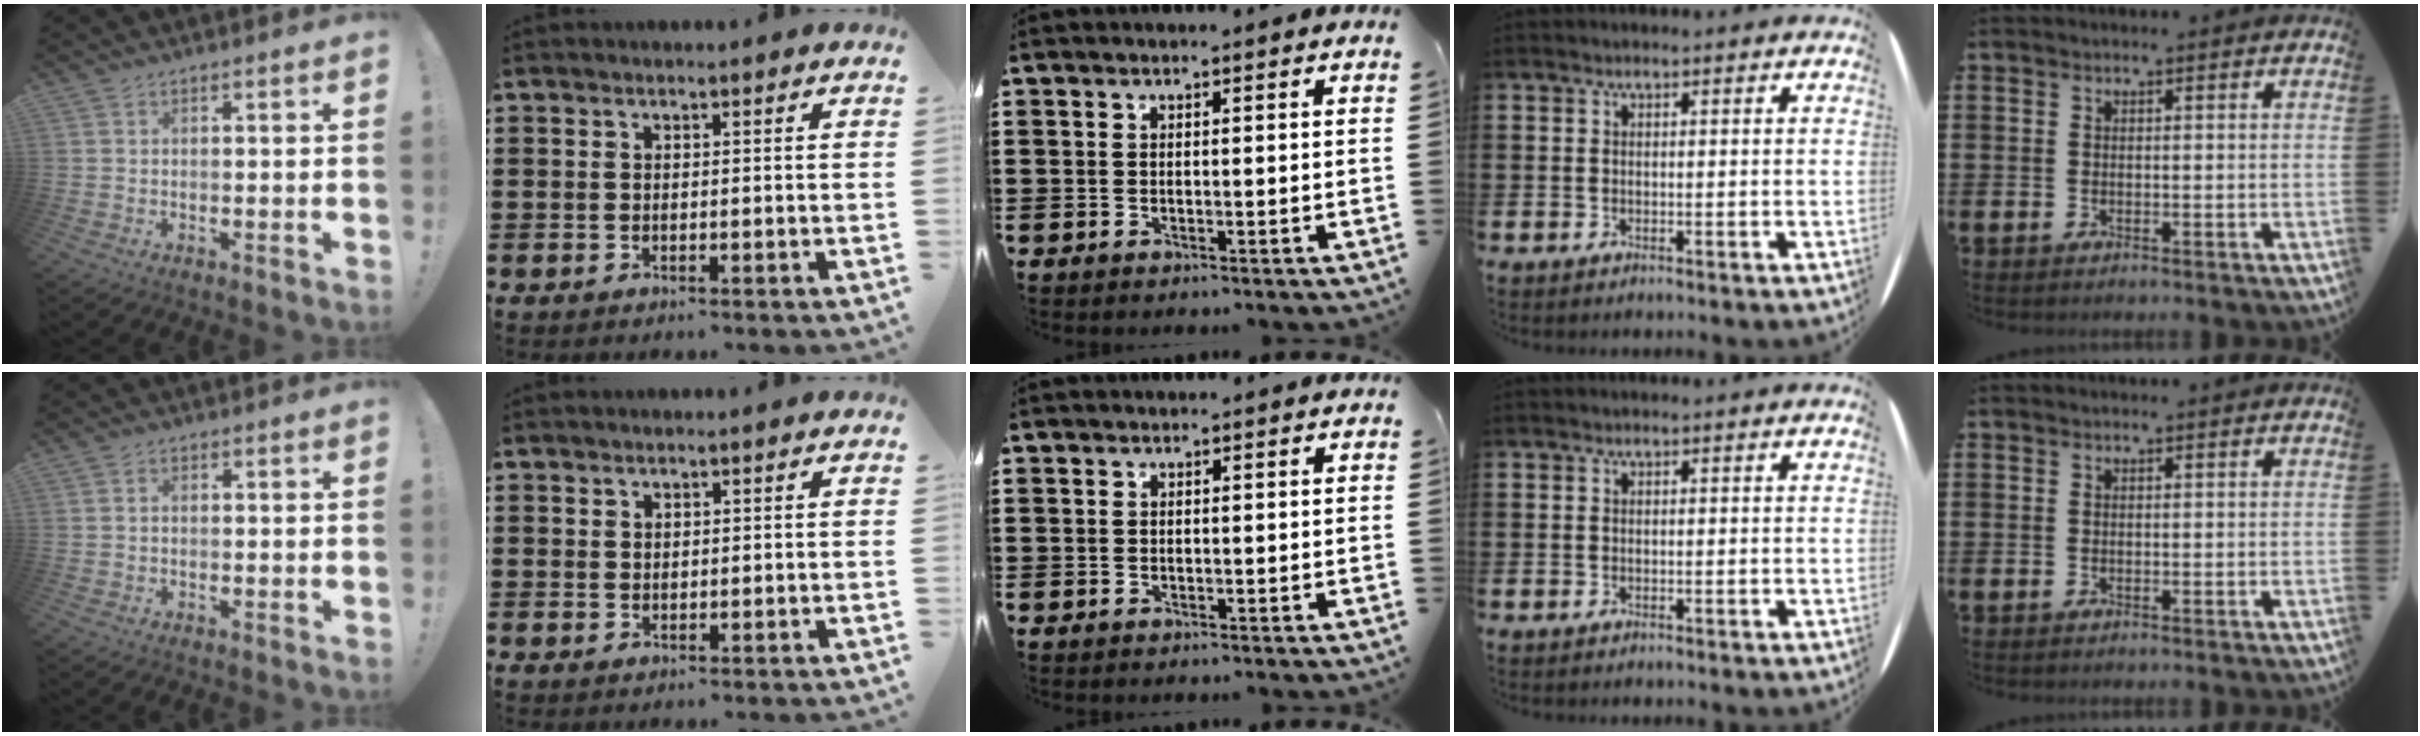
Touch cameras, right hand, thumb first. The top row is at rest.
{"thumb": {"total": 0.8, "force": [-0.3, 0.5, 0.5], "torque": [-0.010, 0.003, -0.006]}, "index": {"total": 0.8, "force": [0.5, 0.6, 0.1], "torque": [-0.004, 0.002, 0.011]}, "middle": {"total": 0.6, "force": [-0.2, 0.5, 0.0], "torque": [0.000, 0.005, -0.005]}}